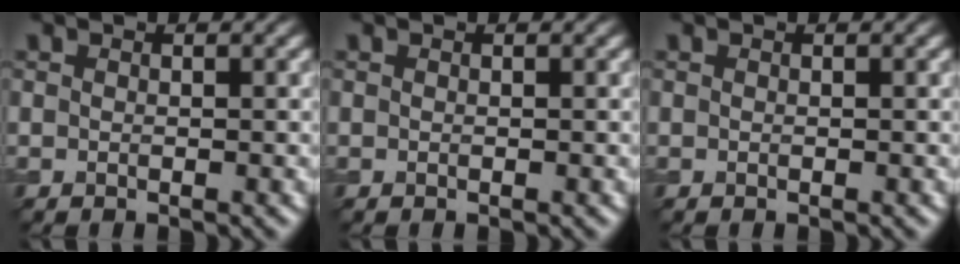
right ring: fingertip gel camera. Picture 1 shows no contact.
{"total": 0.0}
{"total": 0.0}